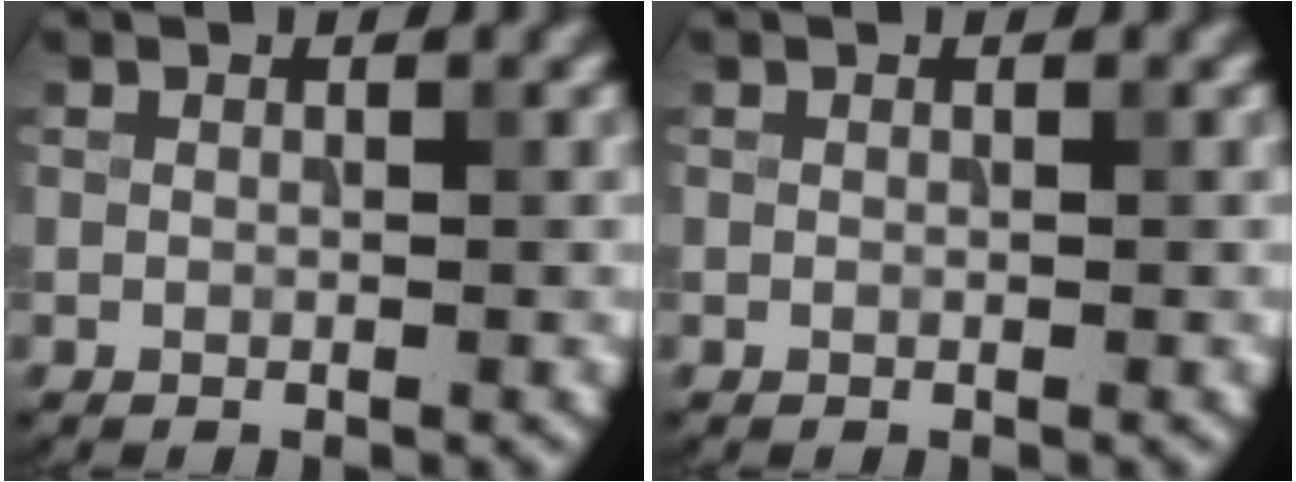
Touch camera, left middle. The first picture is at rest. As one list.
[{"total": 0.0}]